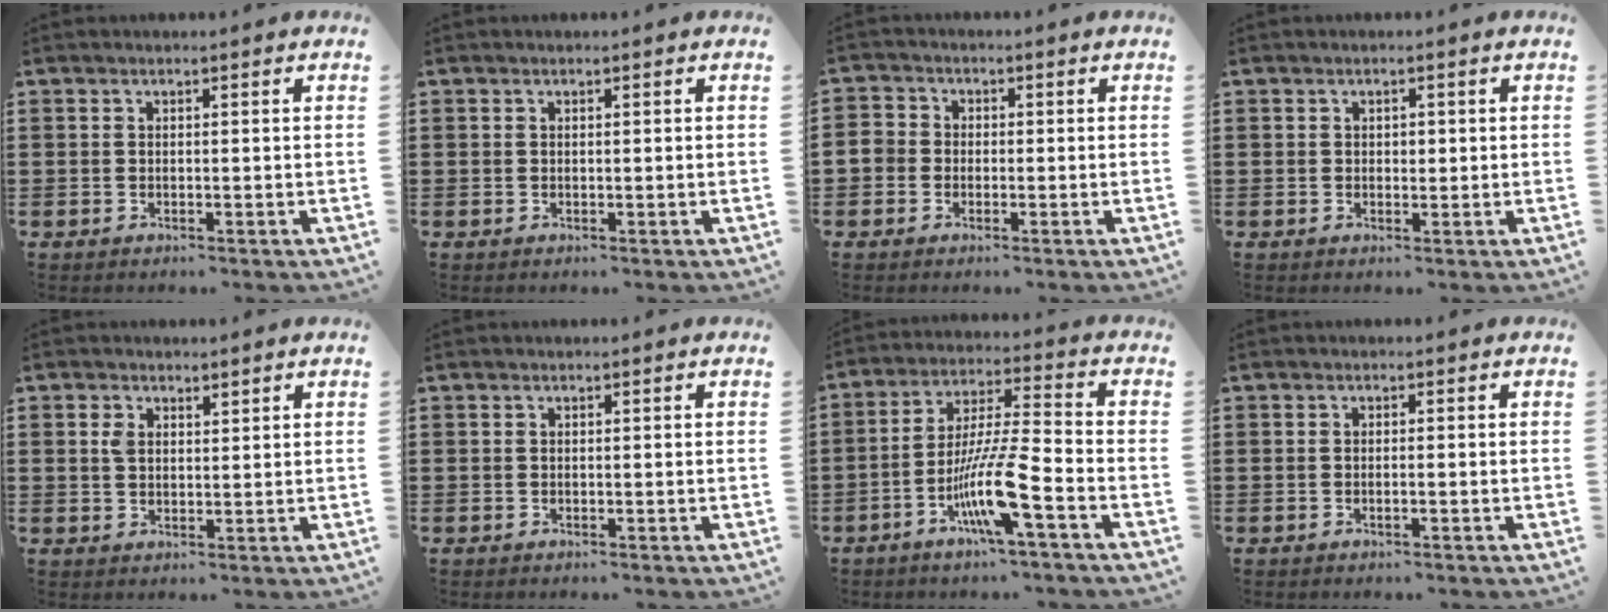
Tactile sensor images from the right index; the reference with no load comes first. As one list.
[{"total": 0.0}, {"total": 2.5, "force": [-1.2, 2.1, 0.7], "torque": [-0.028, 0.003, -0.030]}, {"total": 0.9, "force": [0.2, 0.7, 0.6], "torque": [-0.012, 0.006, 0.003]}, {"total": 2.1, "force": [1.3, 1.2, 1.1], "torque": [-0.027, 0.002, 0.024]}, {"total": 0.0}, {"total": 11.3, "force": [-5.1, 1.0, 10.1], "torque": [-0.204, -0.007, -0.098]}, {"total": 0.7, "force": [-0.3, -0.1, 0.6], "torque": [-0.010, -0.003, -0.006]}]